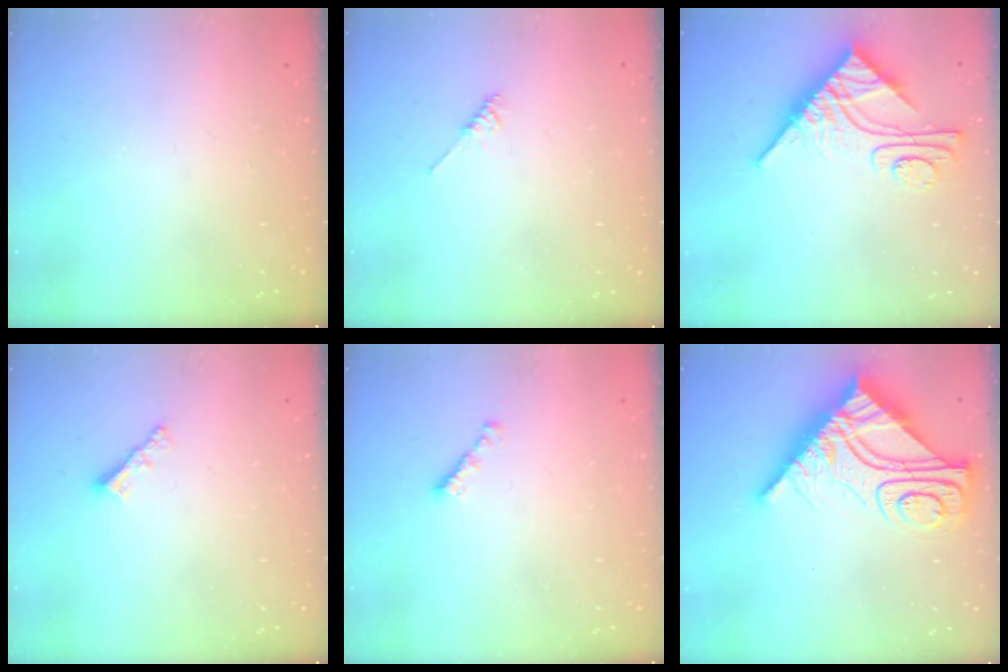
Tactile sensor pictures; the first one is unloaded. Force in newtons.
{"total": 3.3, "press": 3.2, "slide": 0.6}
{"total": 10.9, "press": 10.8, "slide": 1.0}
{"total": 2.9, "press": 2.9, "slide": 0.3}
{"total": 1.8, "press": 1.7, "slide": 0.6}
{"total": 18.5, "press": 18.4, "slide": 2.0}